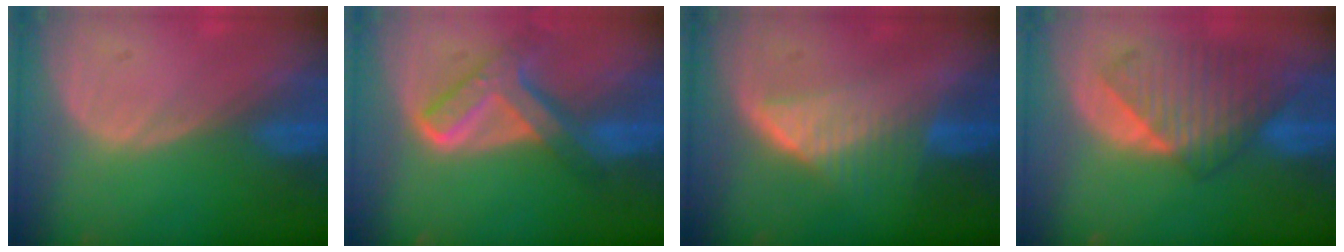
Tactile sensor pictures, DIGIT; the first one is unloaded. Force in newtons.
{"total": 8.0, "press": 6.8, "slide": 4.3}
{"total": 6.5, "press": 5.8, "slide": 3.0}
{"total": 8.7, "press": 8.1, "slide": 3.1}